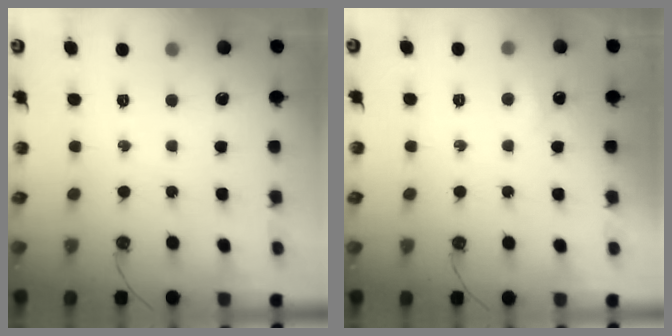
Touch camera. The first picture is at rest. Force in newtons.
{"total": 3.0, "press": 2.9, "slide": 0.6}